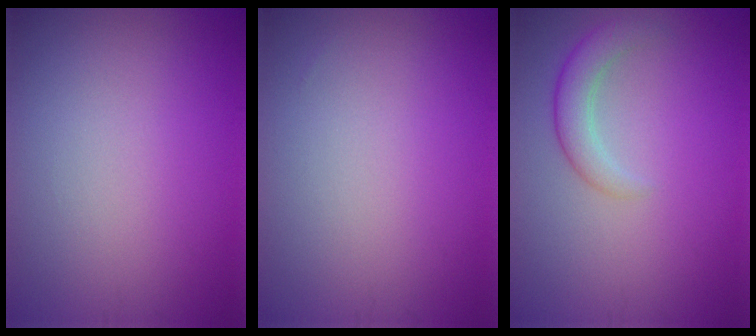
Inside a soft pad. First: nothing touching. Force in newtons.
{"total": 0.0}
{"total": 2.6, "press": 2.6, "slide": 0.1}